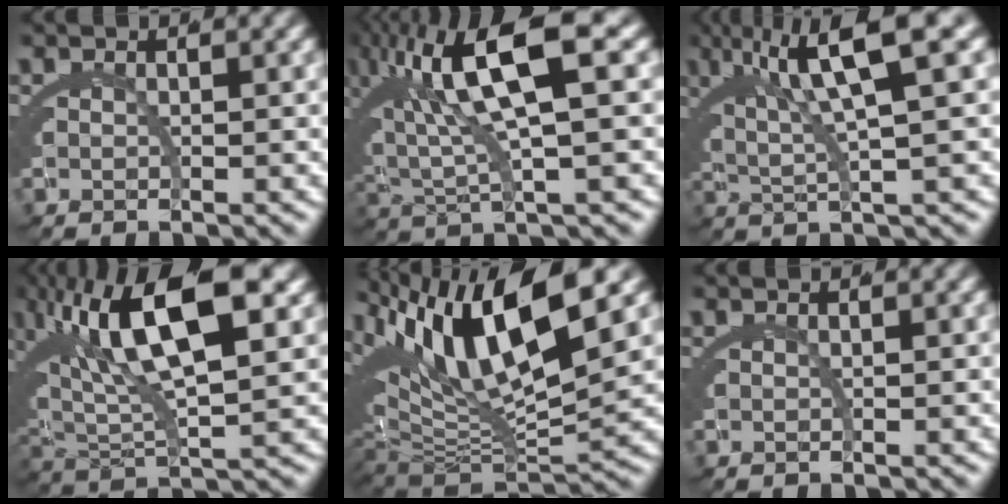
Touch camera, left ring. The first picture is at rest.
{"total": 10.1, "force": [2.6, 4.1, 8.9], "torque": [-0.160, 0.019, 0.041]}
{"total": 6.6, "force": [3.3, 0.3, 5.7], "torque": [-0.084, 0.028, 0.048]}
{"total": 12.5, "force": [4.7, 5.5, 10.3], "torque": [-0.190, 0.025, 0.078]}
{"total": 14.3, "force": [4.1, 7.8, 11.2], "torque": [-0.187, 0.016, 0.064]}
{"total": 0.0}